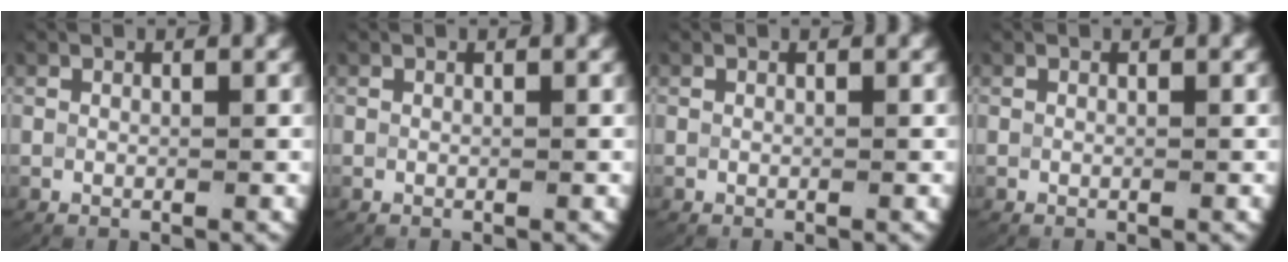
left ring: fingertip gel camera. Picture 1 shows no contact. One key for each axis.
{"total": 0.0}
{"total": 0.0}
{"total": 0.0}